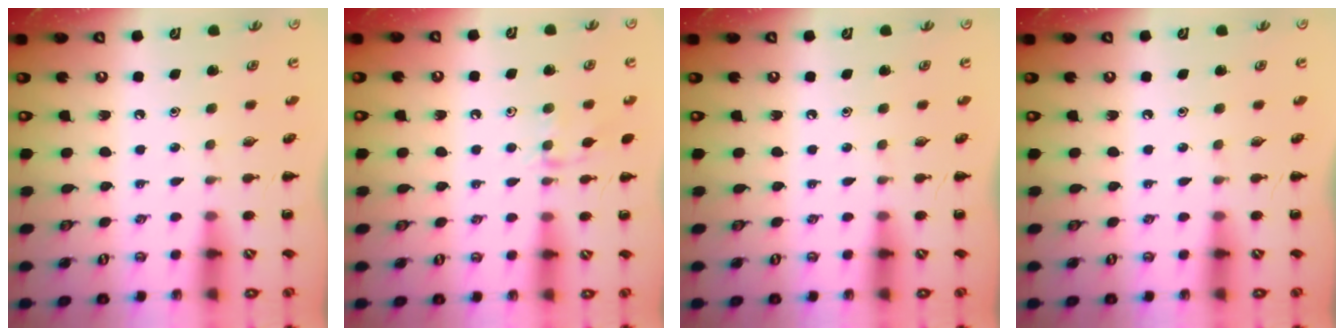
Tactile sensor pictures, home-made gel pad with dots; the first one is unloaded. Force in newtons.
{"total": 8.6, "press": 8.6, "slide": 1.0}
{"total": 0.0}
{"total": 0.0}